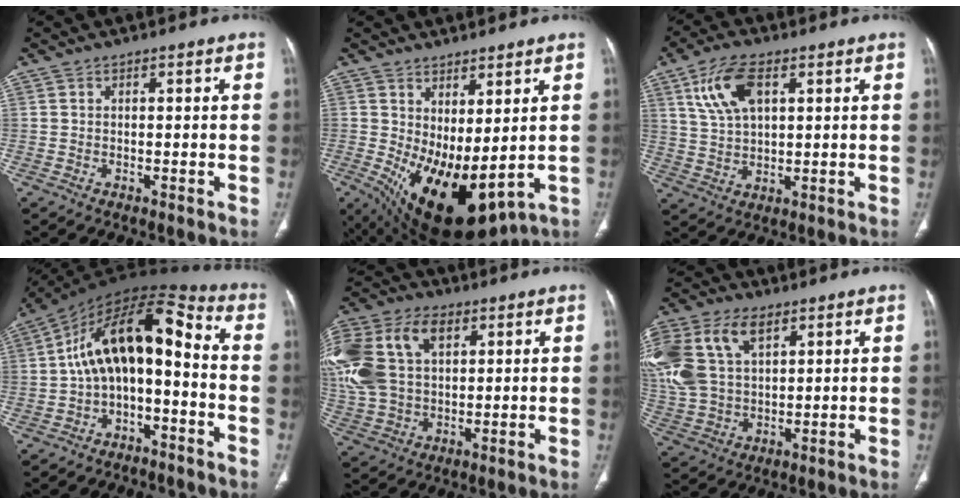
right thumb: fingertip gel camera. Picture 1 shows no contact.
{"total": 14.8, "force": [0.2, 6.6, 13.2], "torque": [-0.231, -0.025, 0.035]}
{"total": 9.9, "force": [4.1, 5.0, 7.5], "torque": [-0.147, -0.003, 0.083]}
{"total": 15.2, "force": [-1.7, 8.0, 12.8], "torque": [-0.202, 0.081, -0.034]}
{"total": 24.2, "force": [7.4, 16.1, 16.5], "torque": [-0.397, 0.037, 0.145]}
{"total": 22.0, "force": [8.7, 14.0, 14.6], "torque": [-0.358, 0.020, 0.171]}